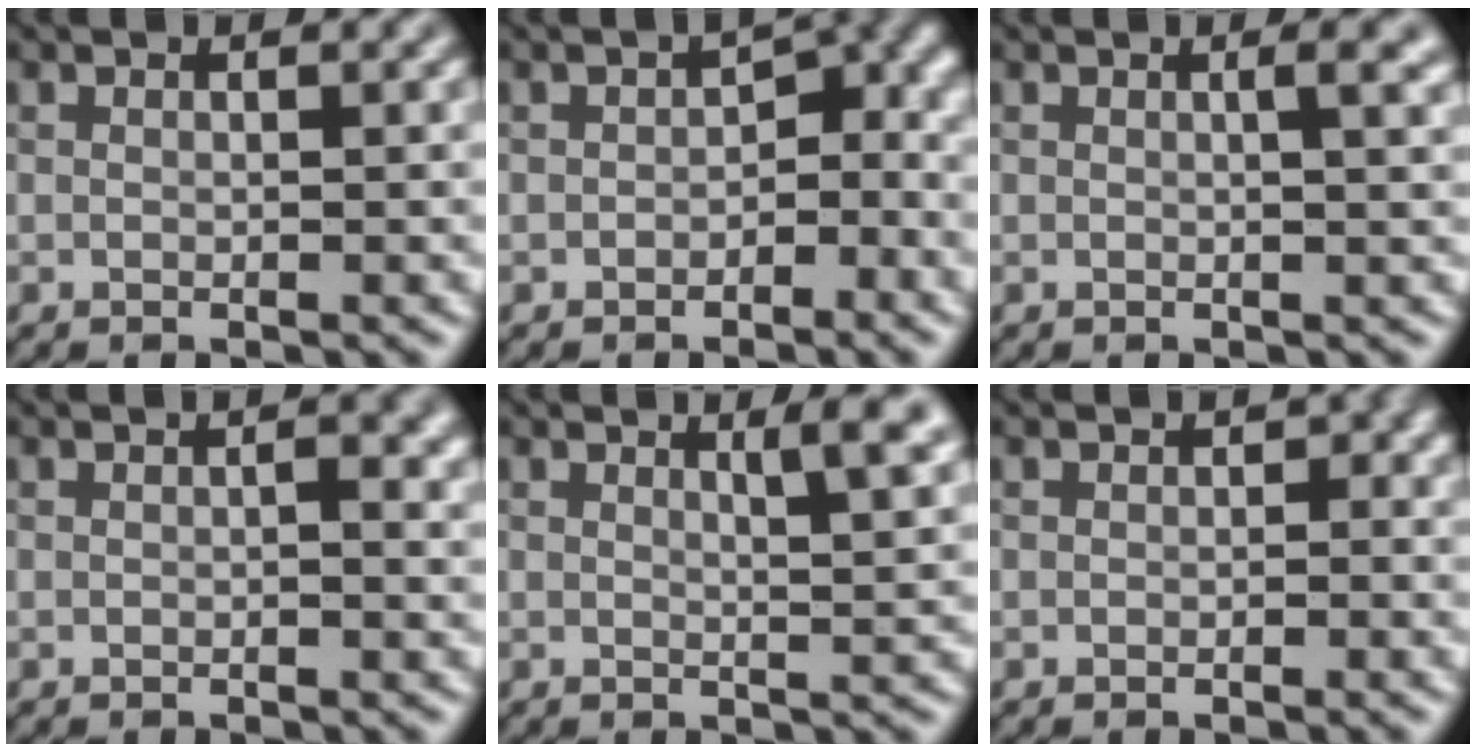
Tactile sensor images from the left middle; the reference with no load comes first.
{"total": 3.7, "force": [-0.7, 2.3, 2.9], "torque": [-0.022, 0.004, -0.018]}
{"total": 2.3, "force": [0.6, 0.7, 2.1], "torque": [-0.021, 0.005, 0.002]}
{"total": 1.4, "force": [0.1, 0.4, 1.3], "torque": [-0.020, -0.001, 0.002]}
{"total": 3.5, "force": [1.8, 0.9, 2.9], "torque": [-0.026, 0.000, 0.025]}
{"total": 0.8, "force": [0.0, 0.6, 0.6], "torque": [-0.006, -0.002, -0.001]}